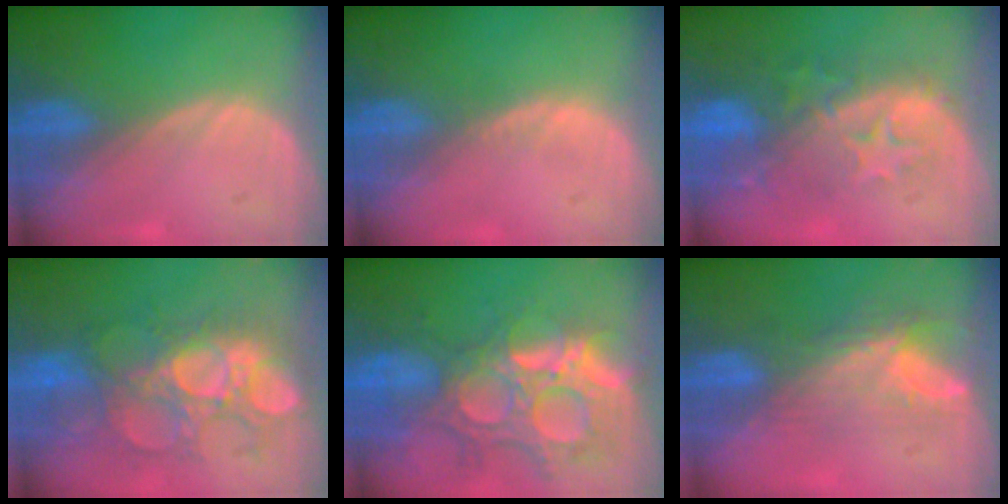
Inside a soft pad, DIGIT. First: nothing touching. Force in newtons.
{"total": 0.7, "press": 0.6, "slide": 0.3}
{"total": 10.1, "press": 8.8, "slide": 4.9}
{"total": 9.9, "press": 9.9, "slide": 1.0}
{"total": 13.8, "press": 11.6, "slide": 7.5}
{"total": 8.0, "press": 6.6, "slide": 4.4}